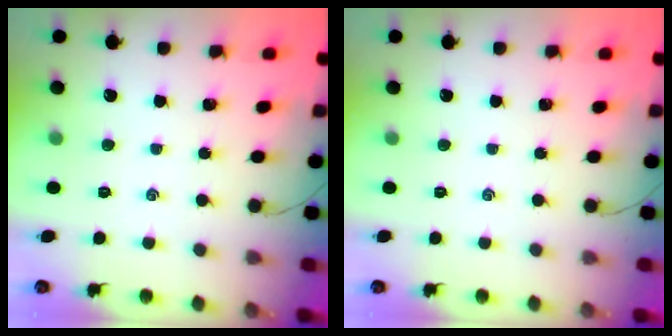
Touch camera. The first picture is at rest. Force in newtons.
{"total": 0.0}